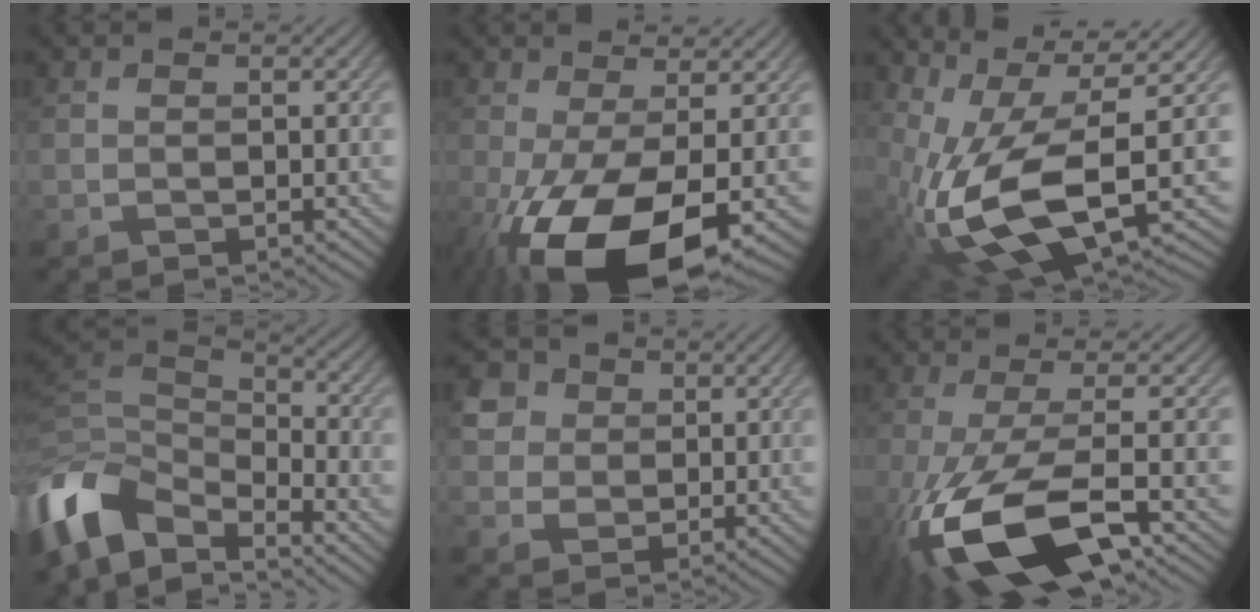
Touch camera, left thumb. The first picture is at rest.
{"total": 13.9, "force": [-4.9, 5.5, 11.8], "torque": [-0.234, -0.032, -0.072]}
{"total": 14.8, "force": [-1.7, 6.8, 13.0], "torque": [-0.275, -0.025, -0.019]}
{"total": 11.3, "force": [-7.4, 6.0, 6.1], "torque": [-0.158, -0.010, -0.144]}
{"total": 5.5, "force": [2.0, 4.7, 2.1], "torque": [-0.086, 0.004, 0.033]}
{"total": 15.0, "force": [-5.8, 5.0, 12.9], "torque": [-0.272, -0.027, -0.105]}